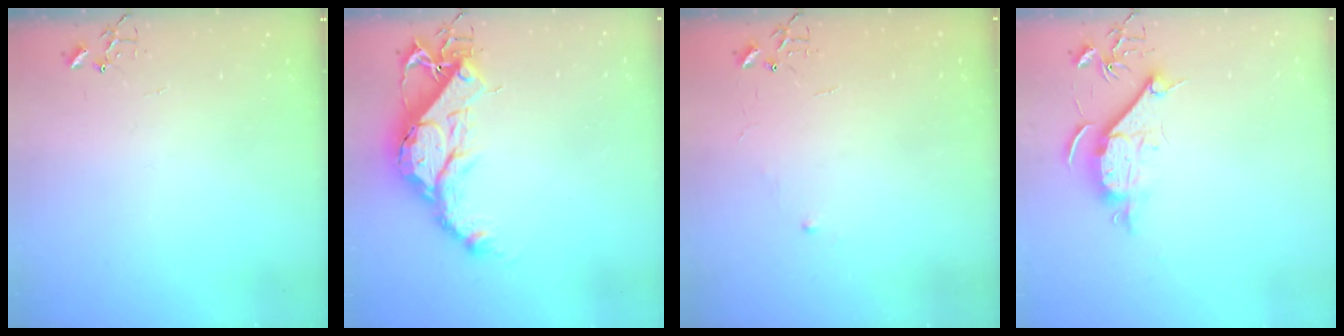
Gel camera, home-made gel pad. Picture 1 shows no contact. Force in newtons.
{"total": 17.2, "press": 17.1, "slide": 1.3}
{"total": 4.4, "press": 4.4, "slide": 0.6}
{"total": 9.5, "press": 9.5, "slide": 0.9}